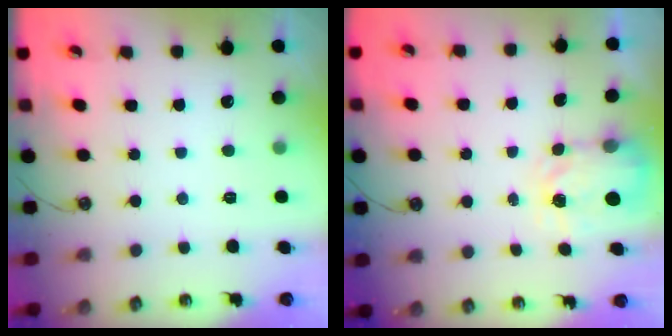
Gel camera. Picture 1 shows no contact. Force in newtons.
{"total": 3.6, "press": 3.6, "slide": 0.6}